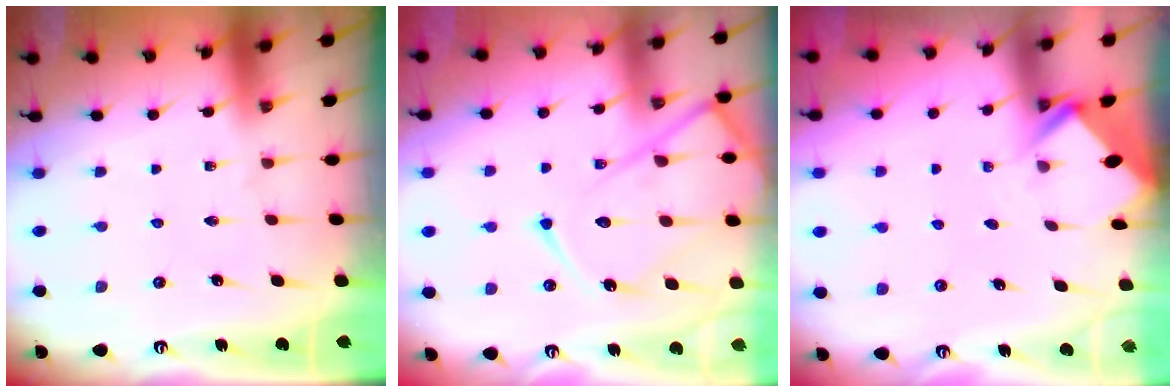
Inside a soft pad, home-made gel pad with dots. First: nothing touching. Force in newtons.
{"total": 17.2, "press": 17.1, "slide": 1.7}
{"total": 2.9, "press": 2.9, "slide": 0.2}